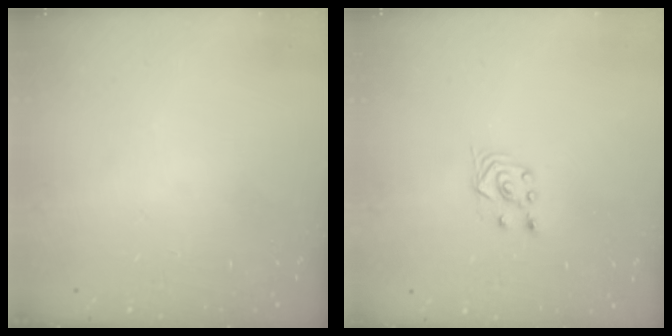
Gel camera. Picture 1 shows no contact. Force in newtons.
{"total": 2.9, "press": 2.5, "slide": 1.4}